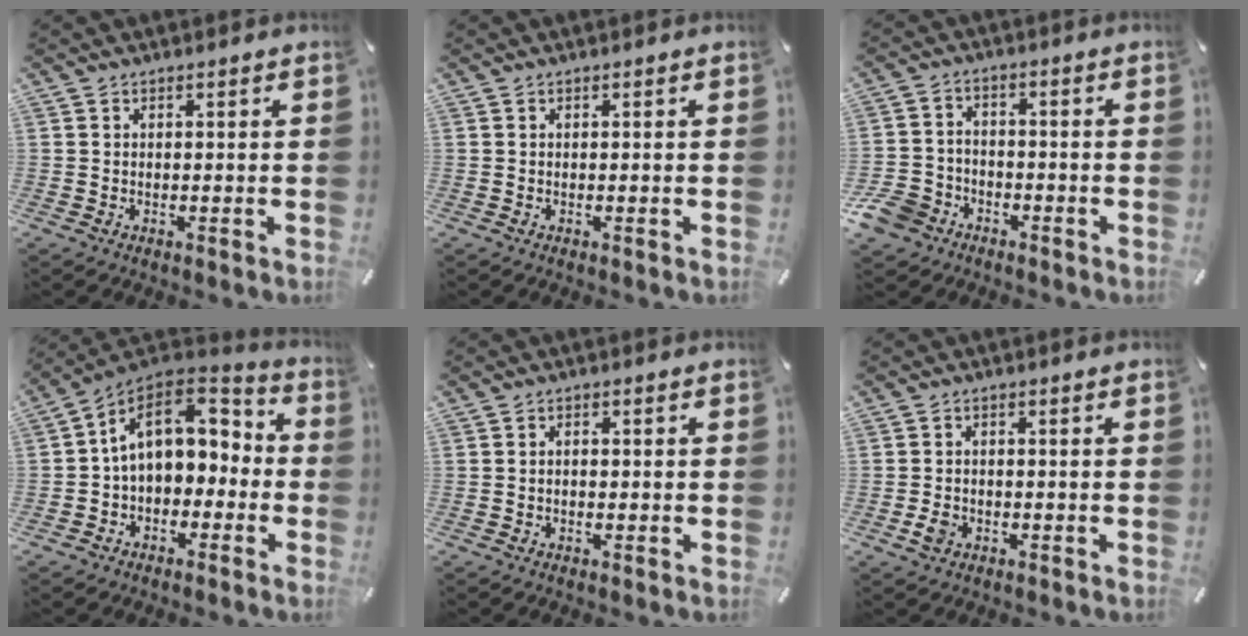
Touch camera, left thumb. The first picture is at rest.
{"total": 0.0}
{"total": 8.6, "force": [-5.4, 6.1, 2.7], "torque": [-0.070, 0.033, -0.104]}
{"total": 13.8, "force": [2.3, 9.9, 9.3], "torque": [-0.148, 0.003, 0.044]}
{"total": 1.3, "force": [-0.5, 0.9, 0.9], "torque": [-0.018, 0.003, -0.011]}
{"total": 3.0, "force": [-1.2, 2.2, 1.7], "torque": [-0.042, -0.001, -0.025]}